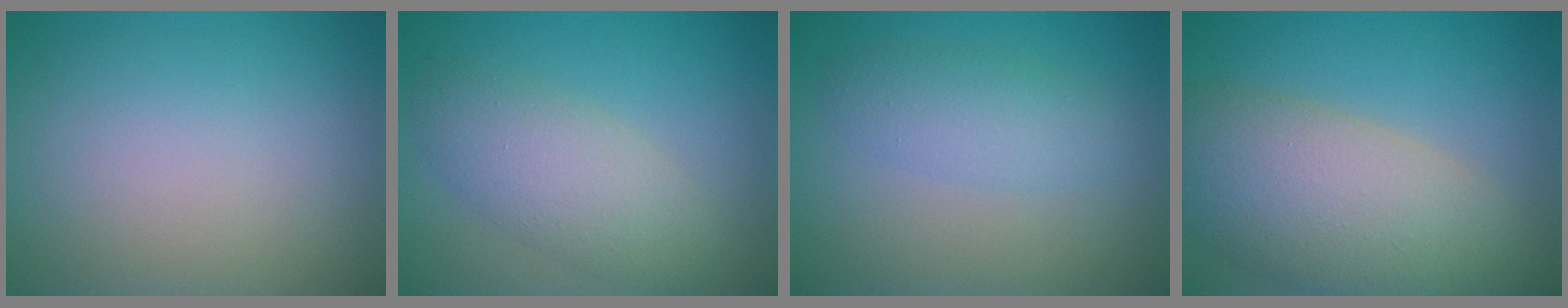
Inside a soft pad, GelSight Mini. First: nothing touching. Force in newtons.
{"total": 4.4, "press": 4.4, "slide": 0.0}
{"total": 2.7, "press": 2.7, "slide": 0.0}
{"total": 9.9, "press": 9.8, "slide": 1.0}